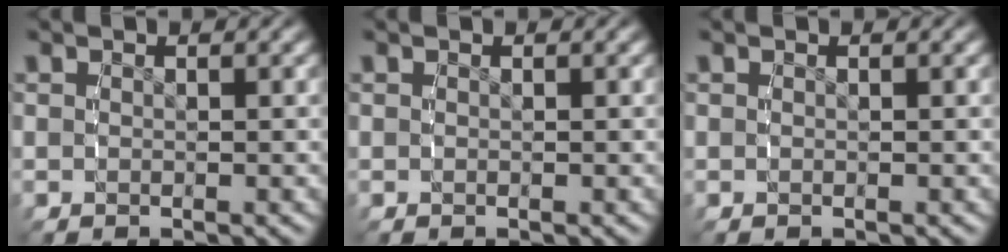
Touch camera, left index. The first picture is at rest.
{"total": 0.0}
{"total": 0.0}